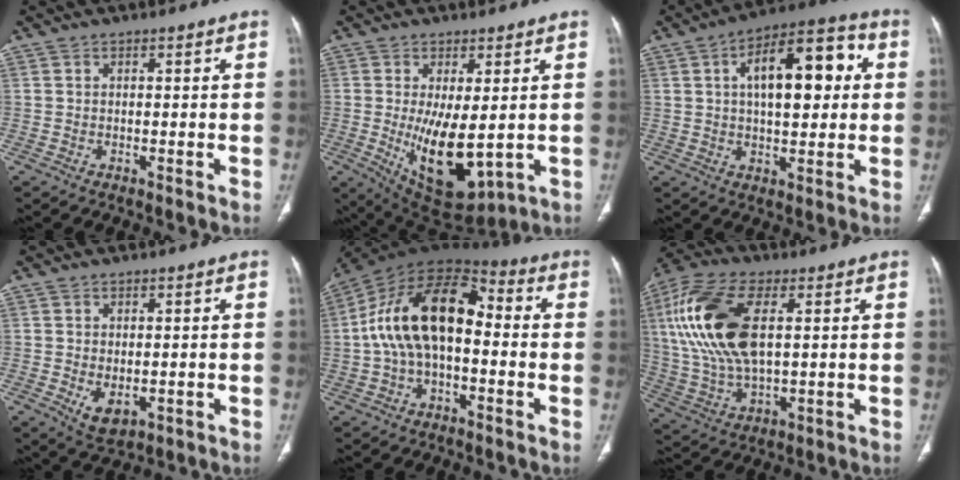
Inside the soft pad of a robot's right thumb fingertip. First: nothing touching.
{"total": 12.6, "force": [-1.1, 5.4, 11.4], "torque": [-0.180, -0.028, 0.007]}
{"total": 16.3, "force": [3.4, 7.6, 14.0], "torque": [-0.184, 0.022, 0.048]}
{"total": 4.1, "force": [-0.7, 2.4, 3.2], "torque": [-0.049, -0.006, 0.004]}
{"total": 17.8, "force": [-0.3, 9.8, 14.8], "torque": [-0.259, 0.051, -0.015]}
{"total": 19.5, "force": [4.2, 9.5, 16.5], "torque": [-0.359, 0.002, 0.079]}